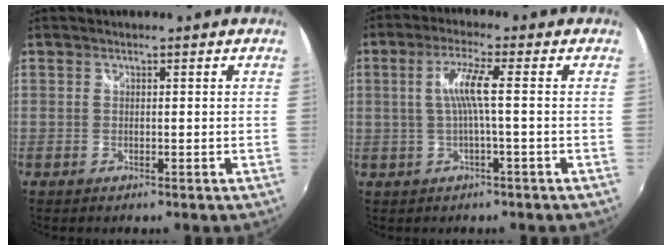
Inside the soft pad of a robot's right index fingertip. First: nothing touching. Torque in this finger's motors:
{"motor_torque": [0.40, -0.02, 0.36, 0.11]}